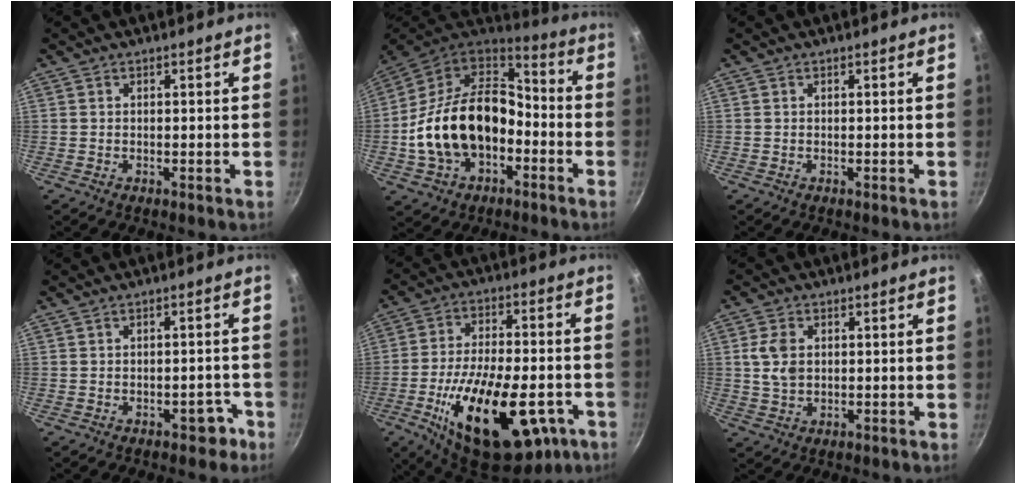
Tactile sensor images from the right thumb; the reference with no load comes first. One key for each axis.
{"total": 22.6, "fx": -4.2, "fy": 14.7, "fz": 16.6, "tx": -0.286, "ty": 0.058, "tz": -0.073}
{"total": 0.0}
{"total": 2.3, "fx": -1.2, "fy": 1.5, "fz": 1.2, "tx": 0.003, "ty": 0.020, "tz": -0.004}
{"total": 28.3, "fx": -10.7, "fy": 13.3, "fz": 22.6, "tx": -0.341, "ty": 0.022, "tz": -0.153}
{"total": 5.4, "fx": 1.0, "fy": 3.8, "fz": 3.8, "tx": -0.069, "ty": 0.000, "tz": 0.018}